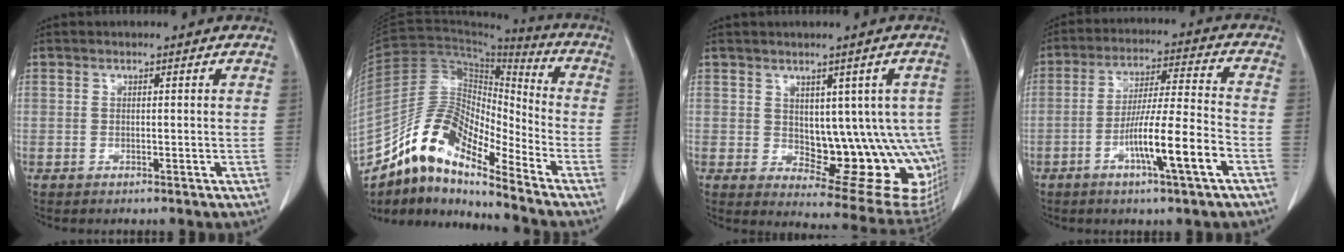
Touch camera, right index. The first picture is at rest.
{"total": 13.2, "force": [-10.7, 3.1, 7.1], "torque": [-0.133, 0.043, -0.192]}
{"total": 15.1, "force": [-0.8, 7.2, 13.2], "torque": [-0.118, 0.007, 0.012]}
{"total": 11.5, "force": [-4.7, -0.1, 10.4], "torque": [-0.185, -0.001, -0.084]}